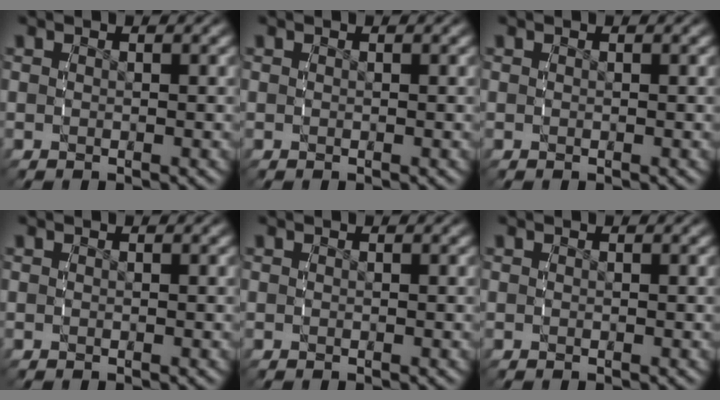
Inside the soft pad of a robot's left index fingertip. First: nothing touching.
{"total": 0.0}
{"total": 0.0}
{"total": 0.0}
{"total": 0.0}
{"total": 0.0}